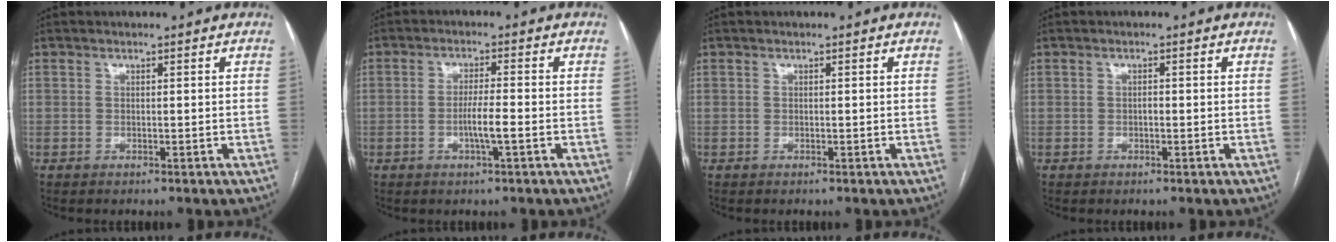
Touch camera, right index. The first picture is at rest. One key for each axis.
{"total": 4.0, "fx": -1.3, "fy": 0.0, "fz": 3.8, "tx": -0.070, "ty": -0.003, "tz": -0.024}
{"total": 0.0}
{"total": 0.7, "fx": -0.2, "fy": 0.3, "fz": 0.6, "tx": -0.011, "ty": 0.002, "tz": -0.004}